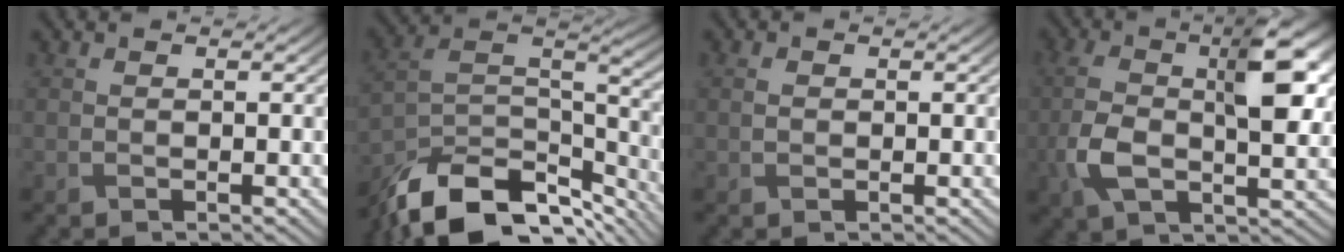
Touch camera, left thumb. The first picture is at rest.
{"total": 15.1, "force": [-11.6, 6.3, 7.4], "torque": [-0.182, -0.021, -0.185]}
{"total": 1.0, "force": [0.1, 0.9, 0.4], "torque": [-0.011, 0.001, 0.001]}
{"total": 10.6, "force": [0.2, 5.3, 9.2], "torque": [-0.197, -0.007, 0.008]}